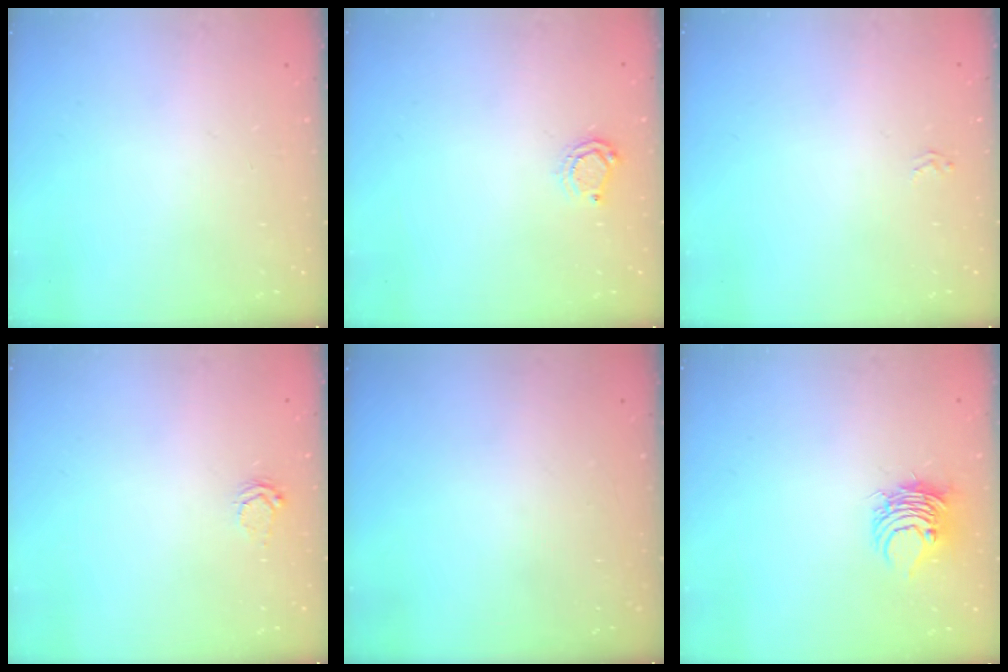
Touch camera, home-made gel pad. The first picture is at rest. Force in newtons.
{"total": 6.2, "press": 6.2, "slide": 0.4}
{"total": 1.6, "press": 1.6, "slide": 0.4}
{"total": 2.6, "press": 2.6, "slide": 0.3}
{"total": 0.0}
{"total": 7.8, "press": 7.8, "slide": 0.3}